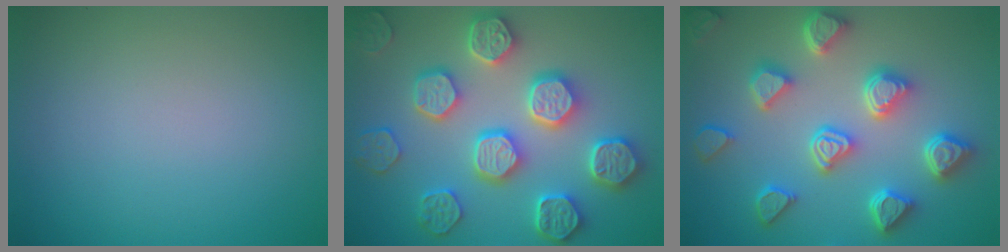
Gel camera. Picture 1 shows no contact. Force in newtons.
{"total": 7.2, "press": 6.5, "slide": 3.1}
{"total": 6.9, "press": 6.1, "slide": 3.3}